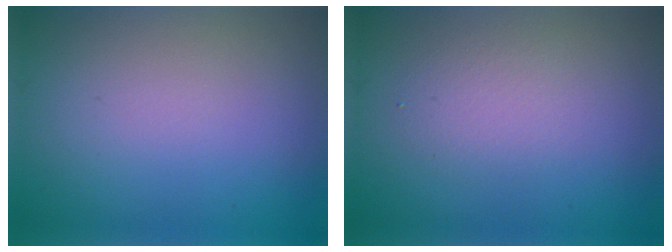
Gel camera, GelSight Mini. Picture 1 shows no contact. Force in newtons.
{"total": 2.2, "press": 2.2, "slide": 0.3}